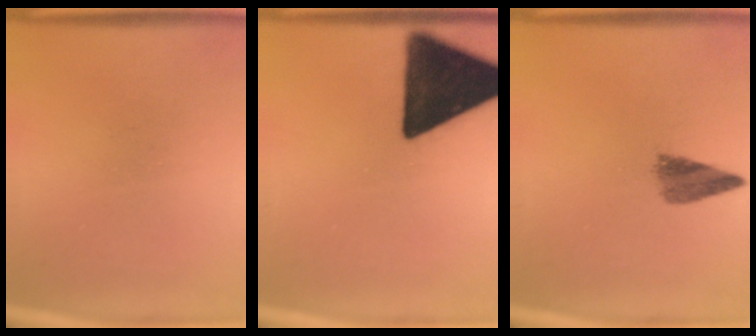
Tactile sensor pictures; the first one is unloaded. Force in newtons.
{"total": 18.8}
{"total": 3.9}